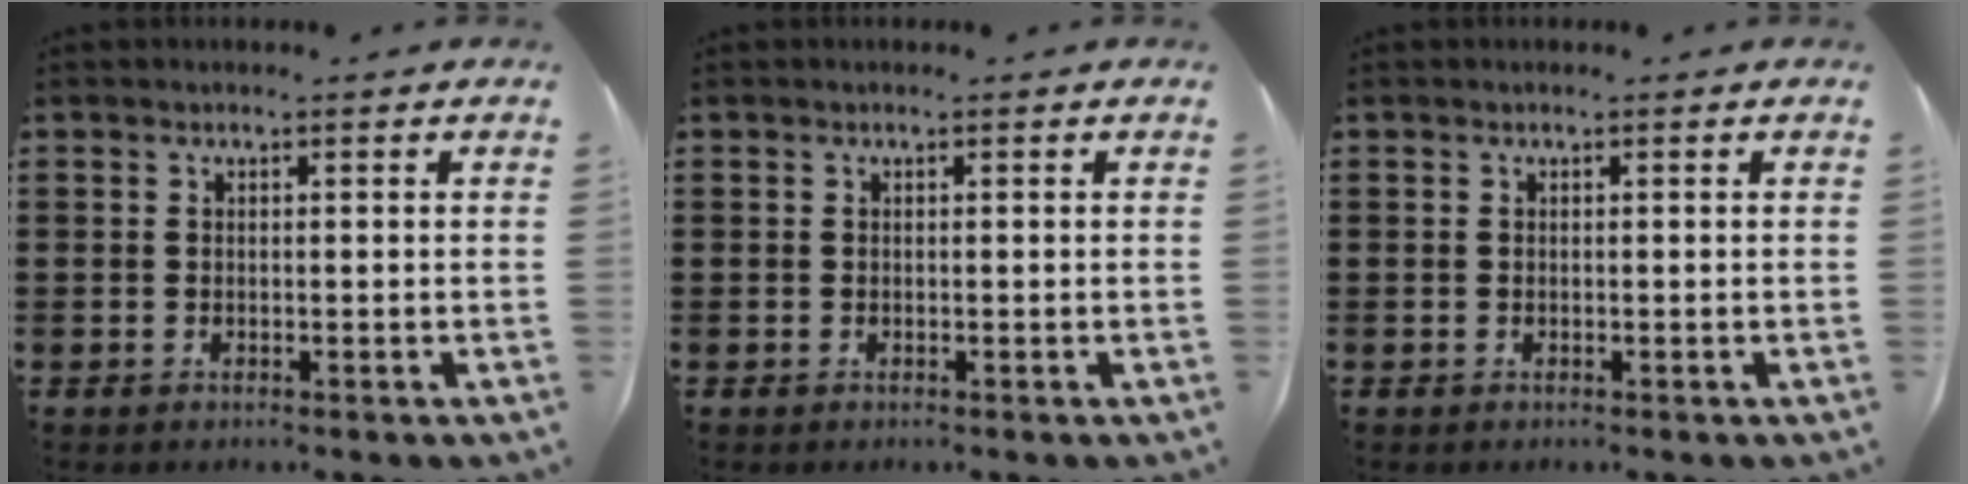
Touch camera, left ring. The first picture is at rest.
{"total": 0.0}
{"total": 0.0}